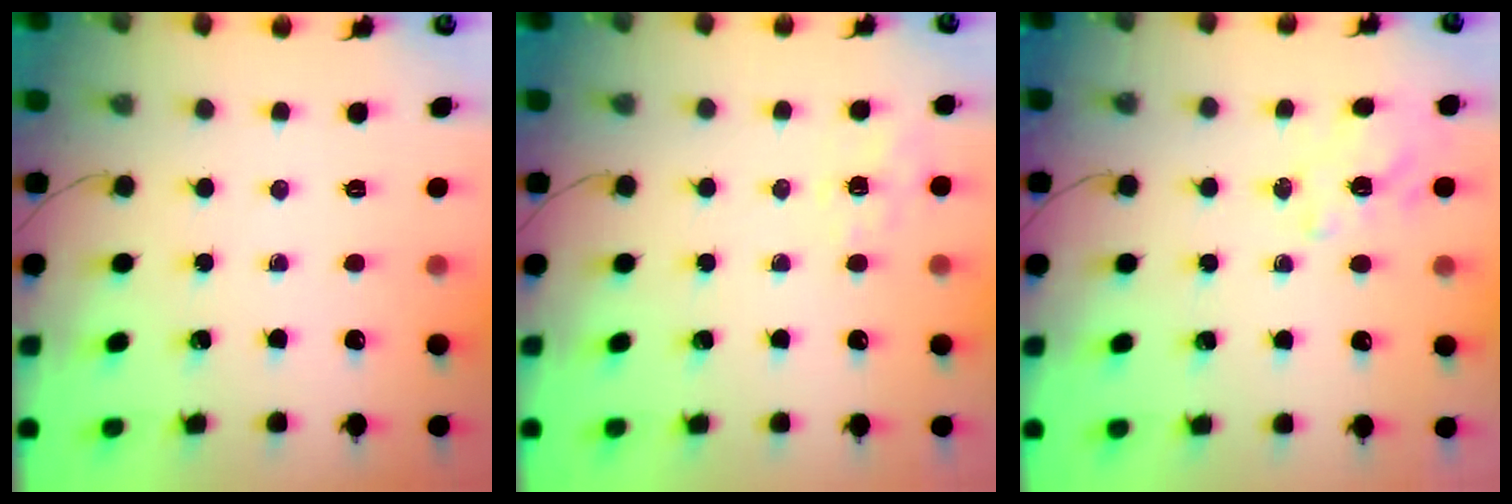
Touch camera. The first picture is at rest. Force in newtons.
{"total": 4.5, "press": 4.1, "slide": 1.8}
{"total": 1.2, "press": 0.2, "slide": 1.2}